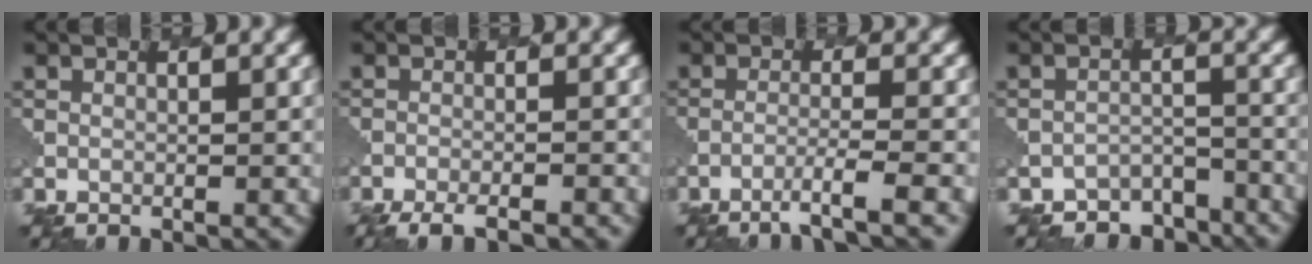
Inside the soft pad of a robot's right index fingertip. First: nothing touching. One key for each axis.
{"total": 5.7, "fx": -4.8, "fy": 1.3, "fz": 2.8, "tx": -0.034, "ty": -0.007, "tz": -0.066}
{"total": 3.5, "fx": -2.3, "fy": 0.1, "fz": 2.6, "tx": -0.037, "ty": 0.007, "tz": -0.053}
{"total": 4.6, "fx": -4.2, "fy": 1.7, "fz": 0.5, "tx": 0.000, "ty": -0.002, "tz": -0.058}